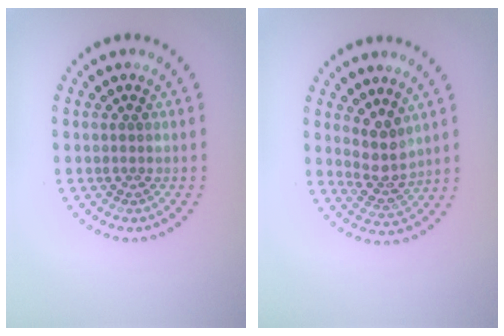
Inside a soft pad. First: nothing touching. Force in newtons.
{"total": 3.0, "press": 2.3, "slide": 1.9}